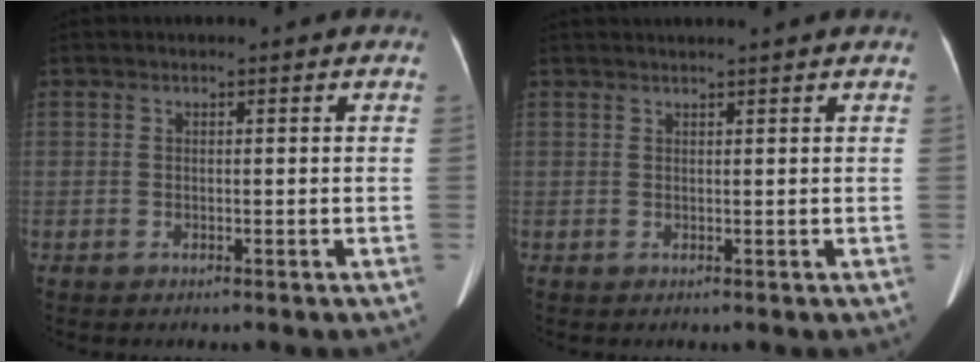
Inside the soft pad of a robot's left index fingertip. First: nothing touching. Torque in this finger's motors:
{"motor_torque": [-0.07, -0.29, 0.01, 0.02]}